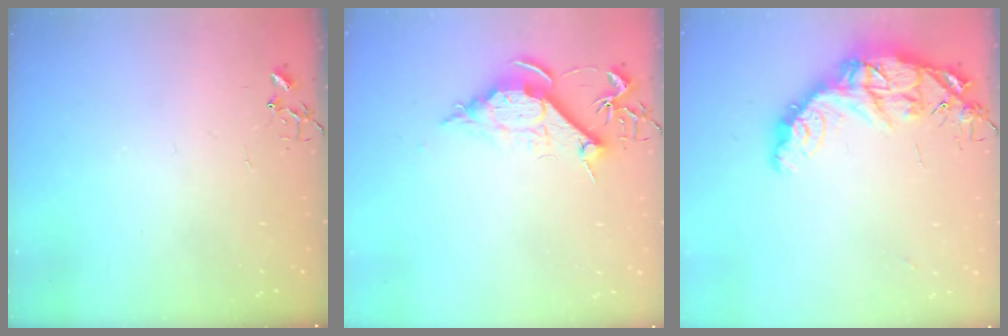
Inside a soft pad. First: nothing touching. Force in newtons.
{"total": 10.2, "press": 10.2, "slide": 1.0}
{"total": 15.2, "press": 15.2, "slide": 1.2}